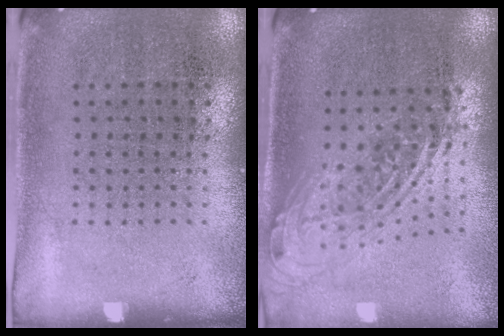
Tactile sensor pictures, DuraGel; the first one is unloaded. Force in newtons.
{"total": 1.9, "press": 1.5, "slide": 1.3}